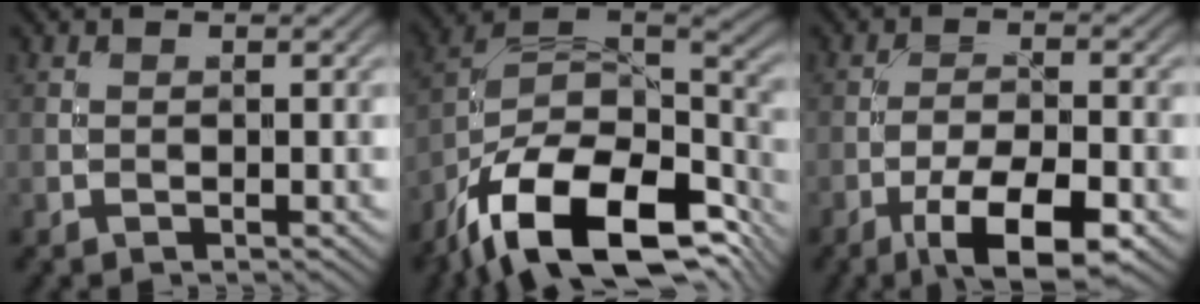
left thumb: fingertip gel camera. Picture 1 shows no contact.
{"total": 17.6, "force": [-9.8, 8.6, 11.7], "torque": [-0.242, -0.029, -0.164]}
{"total": 9.0, "force": [-5.1, 2.7, 6.8], "torque": [-0.119, -0.004, -0.087]}